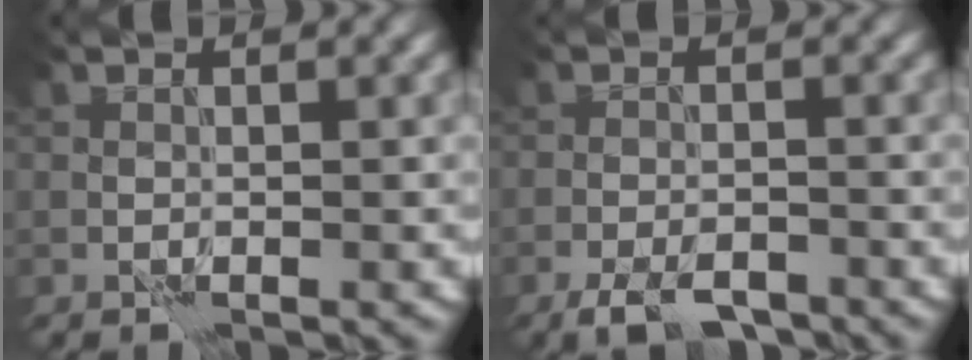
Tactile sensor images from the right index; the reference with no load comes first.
{"total": 3.6, "force": [-2.8, 1.1, 2.0], "torque": [-0.031, -0.006, -0.049]}